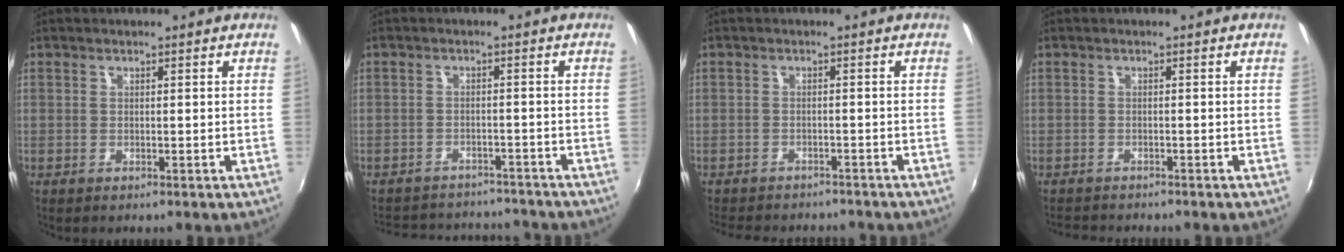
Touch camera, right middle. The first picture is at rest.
{"total": 13.3, "force": [-11.8, 4.7, 3.8], "torque": [-0.093, 0.030, -0.156]}
{"total": 7.6, "force": [-6.5, 3.3, 2.2], "torque": [-0.060, 0.001, -0.097]}
{"total": 3.6, "force": [-3.5, 0.5, 0.8], "torque": [-0.028, -0.011, -0.059]}